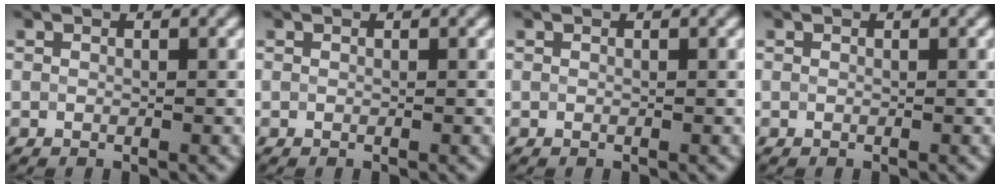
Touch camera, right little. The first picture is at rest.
{"total": 0.0}
{"total": 0.0}
{"total": 0.0}